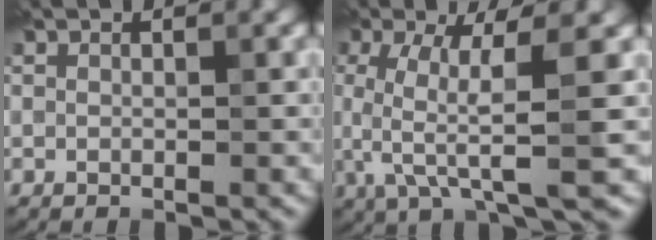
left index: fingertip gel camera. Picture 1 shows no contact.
{"total": 7.4, "force": [0.1, 1.8, 7.2], "torque": [-0.135, 0.003, 0.002]}